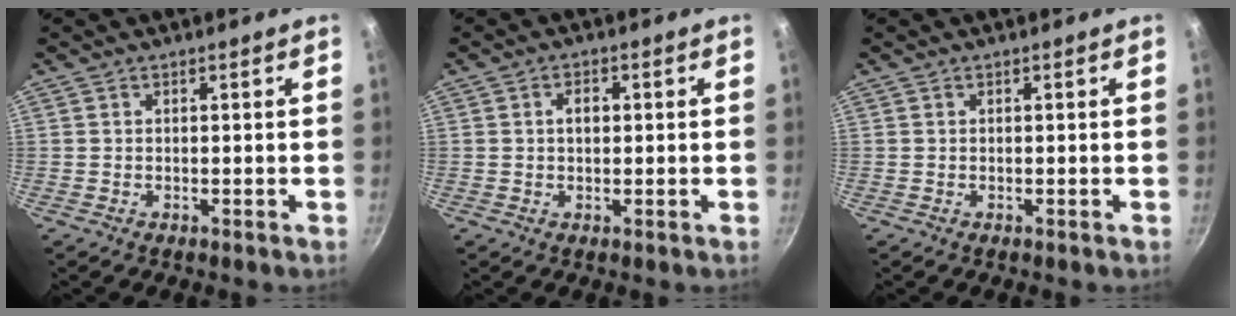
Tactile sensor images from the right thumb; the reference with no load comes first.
{"total": 2.5, "force": [0.4, 1.6, 1.9], "torque": [-0.023, 0.007, 0.006]}
{"total": 0.0}